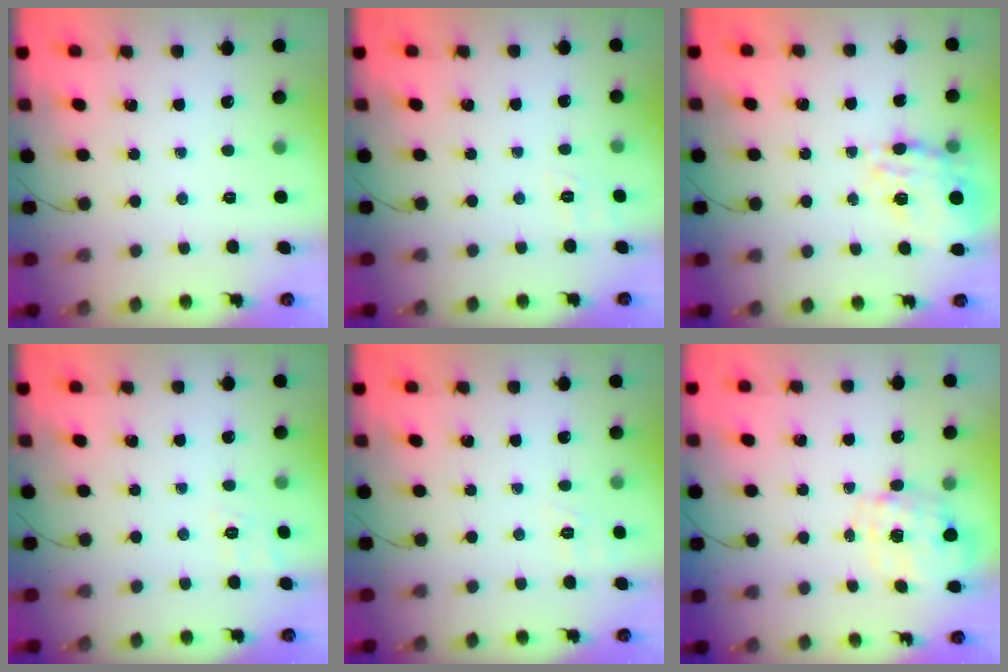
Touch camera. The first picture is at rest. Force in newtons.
{"total": 6.0, "press": 5.7, "slide": 1.9}
{"total": 14.3, "press": 14.0, "slide": 2.9}
{"total": 2.8, "press": 2.0, "slide": 2.0}
{"total": 7.6, "press": 7.4, "slide": 1.9}
{"total": 2.8, "press": 2.6, "slide": 0.9}